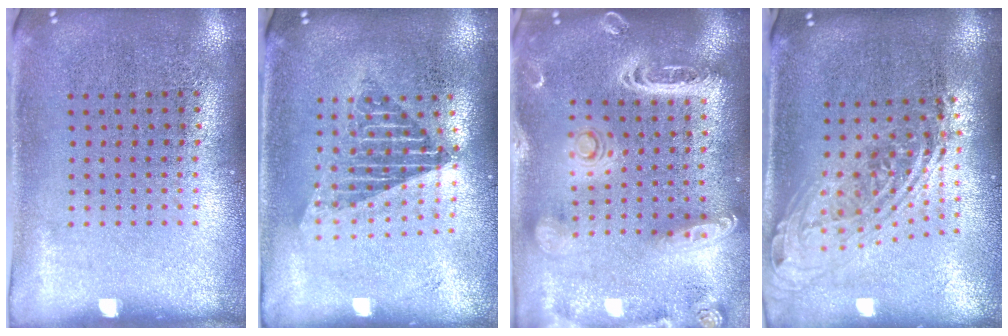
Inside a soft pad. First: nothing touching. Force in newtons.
{"total": 1.7, "press": 1.4, "slide": 1.0}
{"total": 3.0, "press": 2.5, "slide": 1.6}
{"total": 2.1, "press": 1.6, "slide": 1.4}